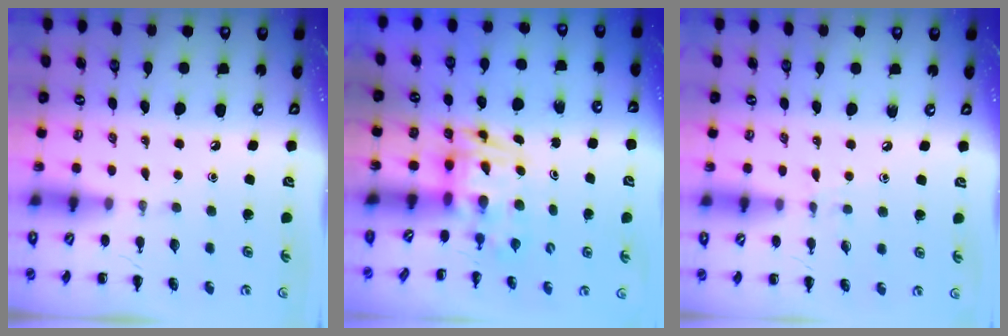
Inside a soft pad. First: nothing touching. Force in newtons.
{"total": 3.4, "press": 3.3, "slide": 0.6}
{"total": 4.2, "press": 3.8, "slide": 1.8}